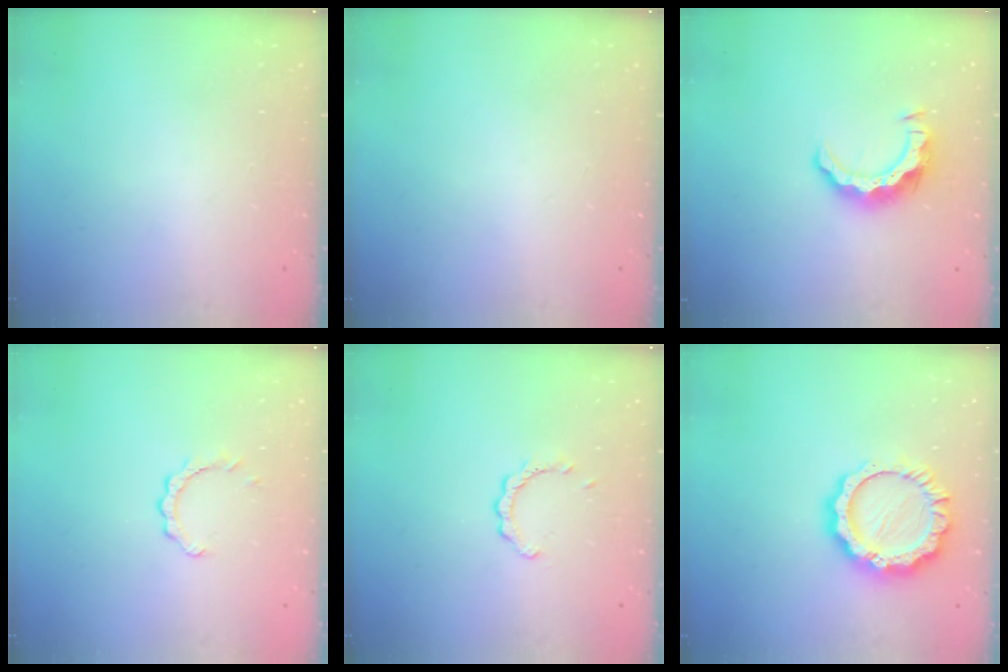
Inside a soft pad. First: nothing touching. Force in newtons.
{"total": 0.0}
{"total": 8.9, "press": 8.9, "slide": 0.5}
{"total": 3.3, "press": 3.3, "slide": 0.3}
{"total": 2.2, "press": 2.2, "slide": 0.2}
{"total": 12.5, "press": 12.5, "slide": 1.1}